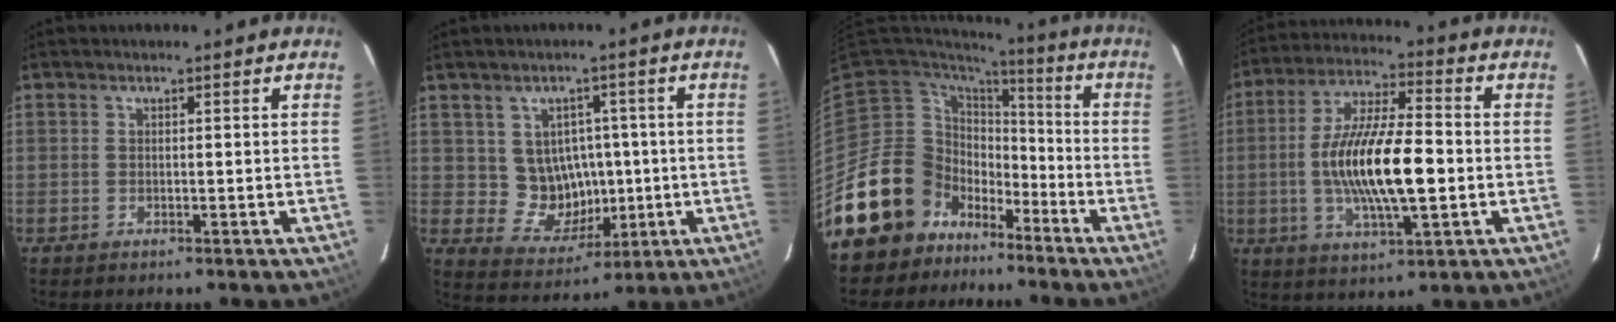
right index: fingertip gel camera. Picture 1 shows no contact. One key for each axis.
{"total": 8.7, "fx": 0.3, "fy": 8.2, "fz": 2.8, "tx": -0.060, "ty": 0.008, "tz": 0.025}
{"total": 15.7, "fx": -9.6, "fy": 12.1, "fz": 2.6, "tx": -0.084, "ty": 0.040, "tz": -0.156}
{"total": 16.4, "fx": -1.9, "fy": 4.6, "fz": 15.6, "tx": -0.296, "ty": -0.002, "tz": -0.034}